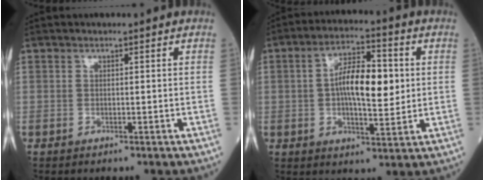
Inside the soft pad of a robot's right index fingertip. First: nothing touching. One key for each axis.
{"total": 10.4, "fx": 1.0, "fy": 3.6, "fz": 9.8, "tx": -0.171, "ty": 0.015, "tz": 0.012}